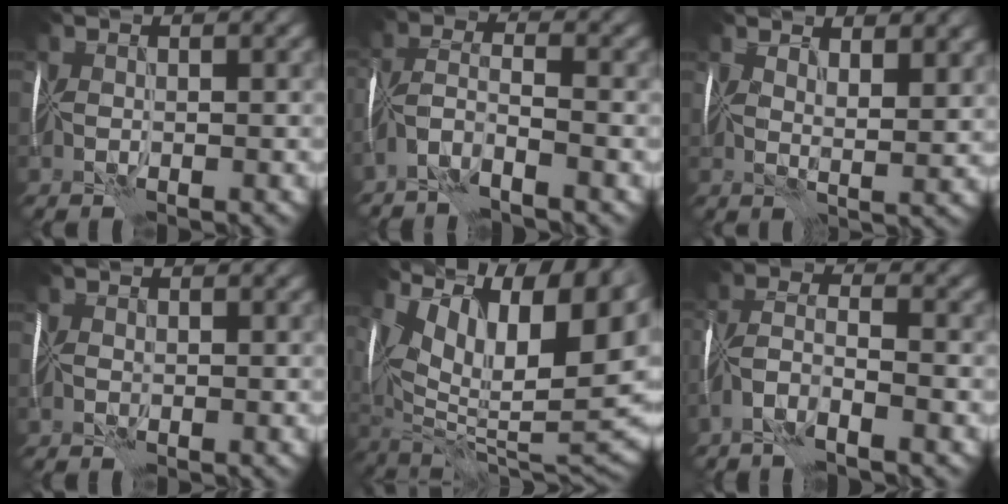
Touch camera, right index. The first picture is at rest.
{"total": 3.2, "force": [-2.4, 0.4, 2.0], "torque": [-0.043, 0.004, -0.059]}
{"total": 4.0, "force": [3.2, 0.7, 2.2], "torque": [-0.030, 0.004, 0.052]}
{"total": 0.6, "force": [-0.3, 0.5, 0.3], "torque": [0.000, 0.002, -0.007]}
{"total": 16.5, "force": [8.5, 6.9, 12.4], "torque": [-0.165, 0.033, 0.166]}
{"total": 3.4, "force": [-2.4, 0.5, 2.4], "torque": [-0.052, 0.005, -0.058]}